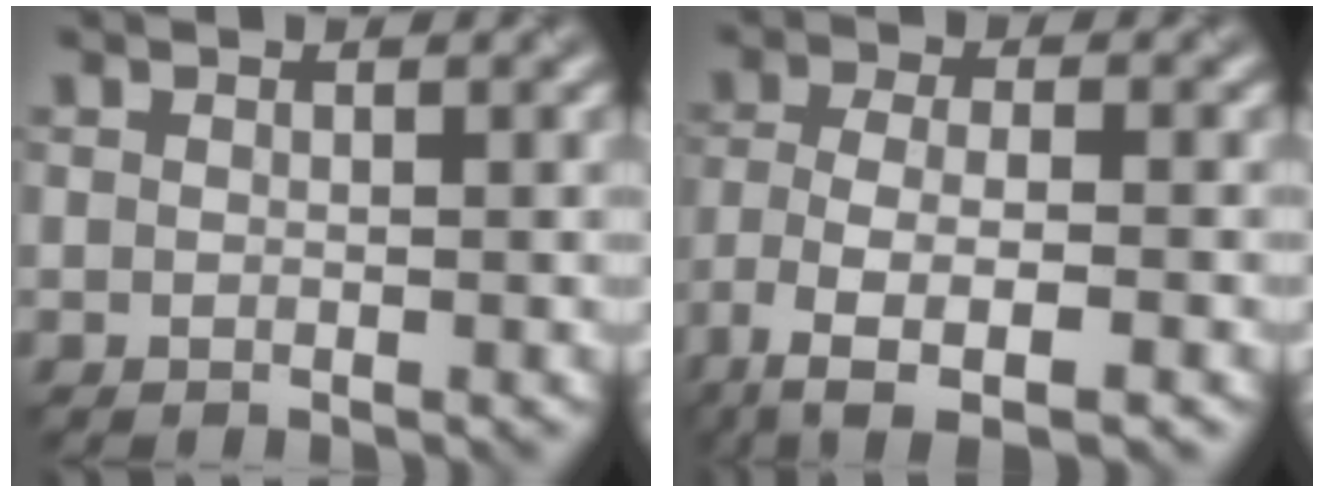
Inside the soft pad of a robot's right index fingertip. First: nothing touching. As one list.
[{"total": 6.1, "force": [-4.2, 1.7, 4.1], "torque": [-0.089, -0.001, -0.077]}]